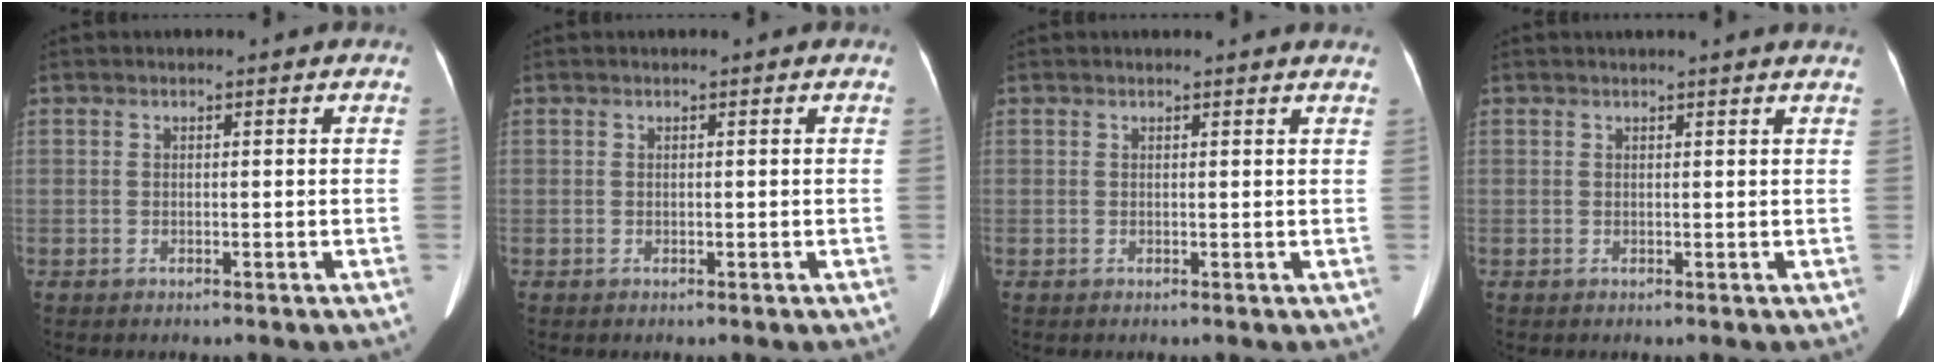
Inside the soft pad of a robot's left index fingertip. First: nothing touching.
{"total": 0.0}
{"total": 3.1, "force": [2.9, -0.3, 0.9], "torque": [-0.015, 0.002, 0.022]}
{"total": 4.8, "force": [4.5, -0.4, 1.8], "torque": [-0.021, 0.013, 0.040]}